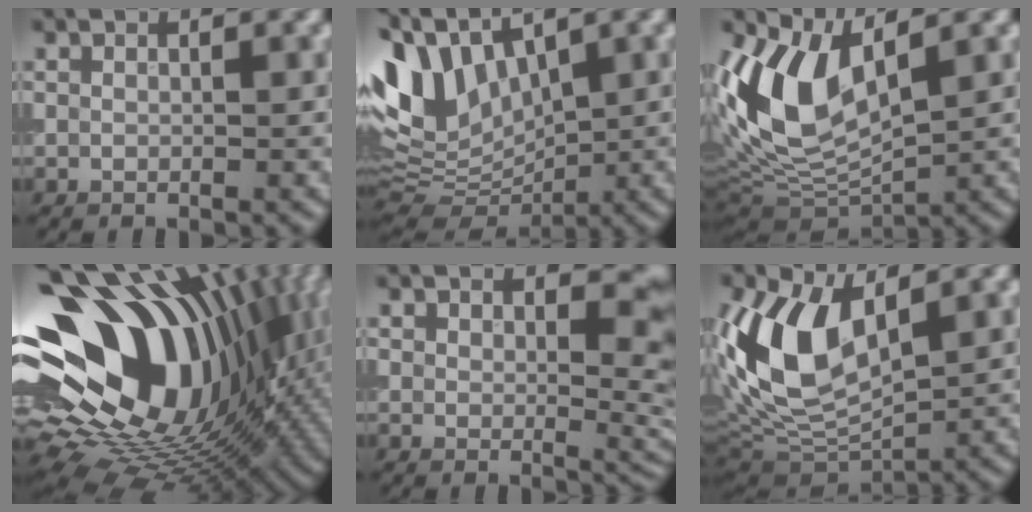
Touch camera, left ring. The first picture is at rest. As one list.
[{"total": 9.6, "force": [3.3, 5.9, 6.7], "torque": [-0.161, 0.005, 0.056]}, {"total": 9.9, "force": [2.8, 5.2, 8.0], "torque": [-0.189, 0.000, 0.052]}, {"total": 19.5, "force": [2.8, 13.4, 14.0], "torque": [-0.242, -0.024, 0.071]}, {"total": 5.7, "force": [2.9, 2.8, 4.1], "torque": [-0.045, -0.004, 0.047]}, {"total": 11.0, "force": [2.6, 6.0, 8.8], "torque": [-0.205, -0.002, 0.044]}]